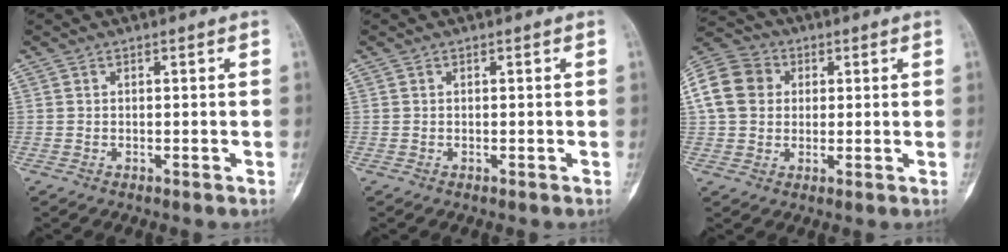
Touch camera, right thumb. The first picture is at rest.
{"total": 0.0}
{"total": 12.8, "force": [2.6, 10.7, 6.6], "torque": [-0.124, 0.023, 0.039]}